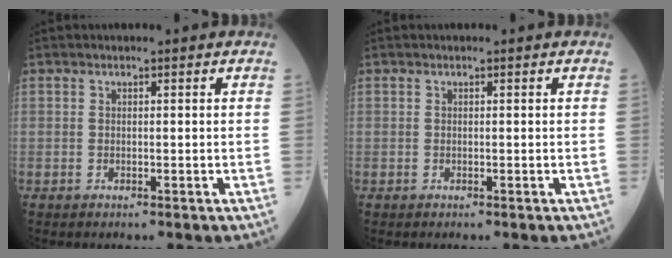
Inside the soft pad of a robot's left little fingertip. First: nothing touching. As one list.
[{"total": 0.0}]